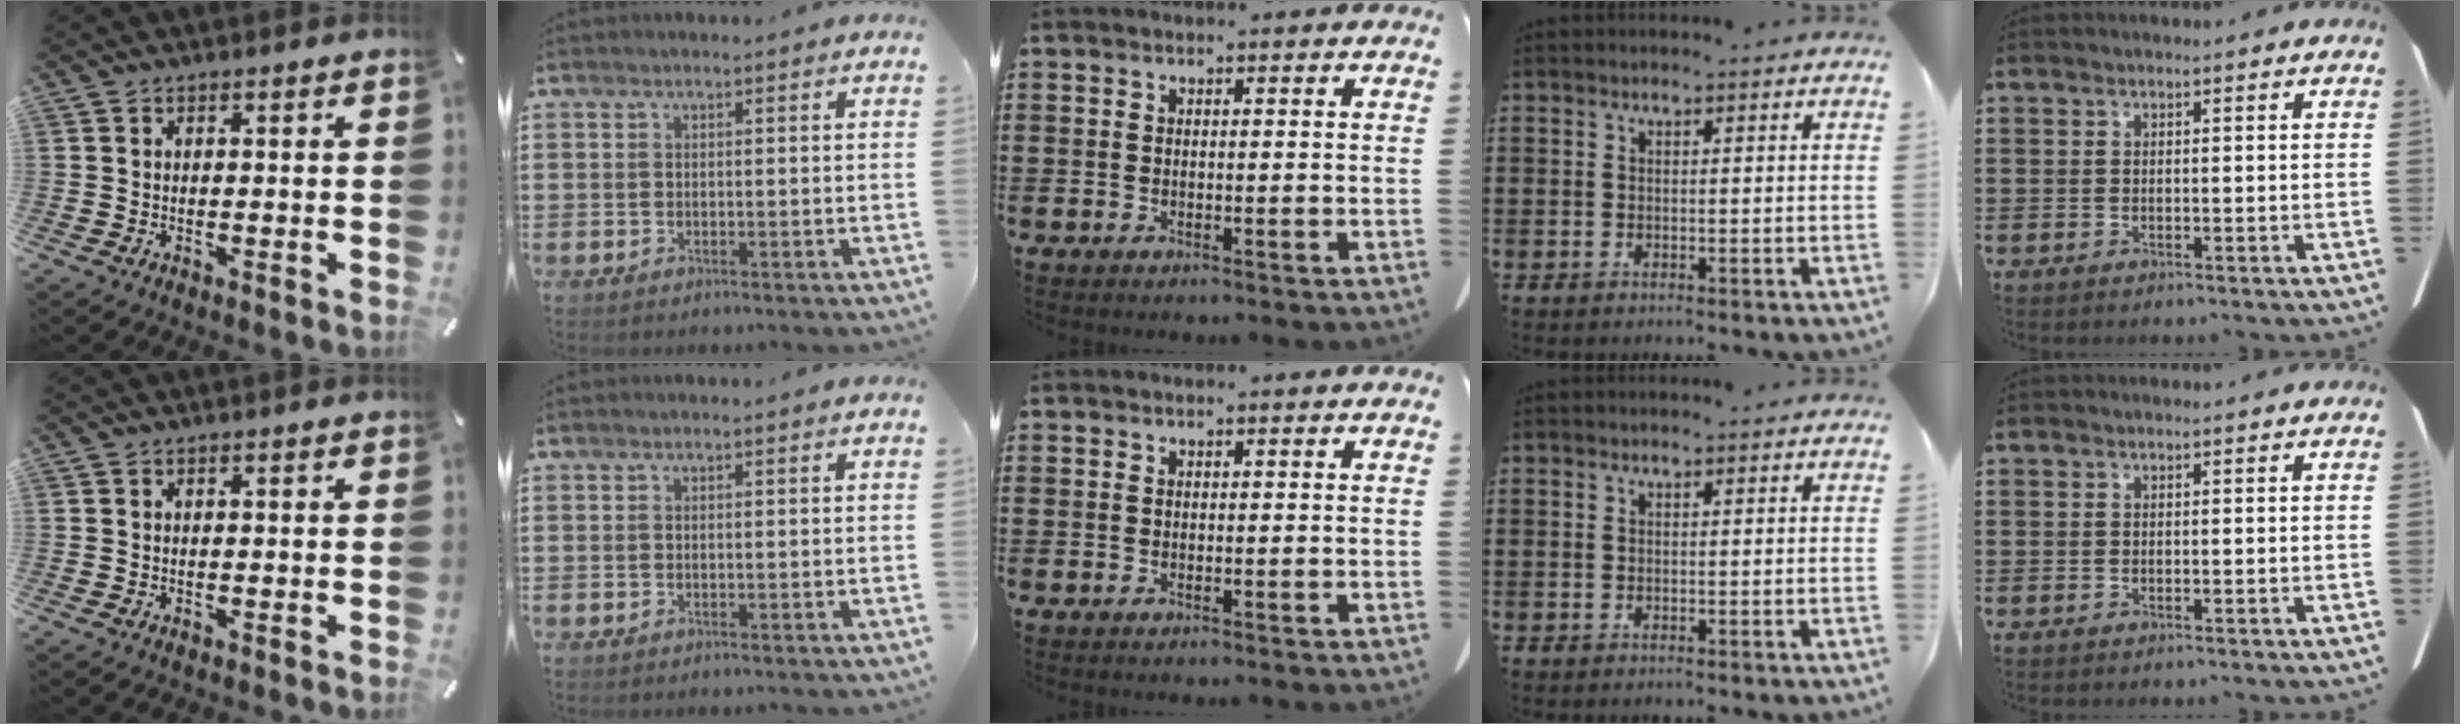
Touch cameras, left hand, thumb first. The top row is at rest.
{}